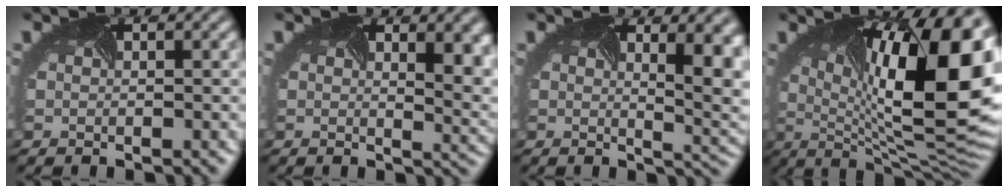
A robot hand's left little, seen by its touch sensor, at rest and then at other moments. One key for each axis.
{"total": 8.8, "fx": 3.4, "fy": 4.4, "fz": 6.8, "tx": -0.069, "ty": 0.016, "tz": 0.047}
{"total": 9.7, "fx": 2.5, "fy": 4.4, "fz": 8.2, "tx": -0.075, "ty": 0.018, "tz": 0.035}
{"total": 18.3, "fx": 2.5, "fy": 6.7, "fz": 16.8, "tx": -0.219, "ty": 0.004, "tz": 0.050}